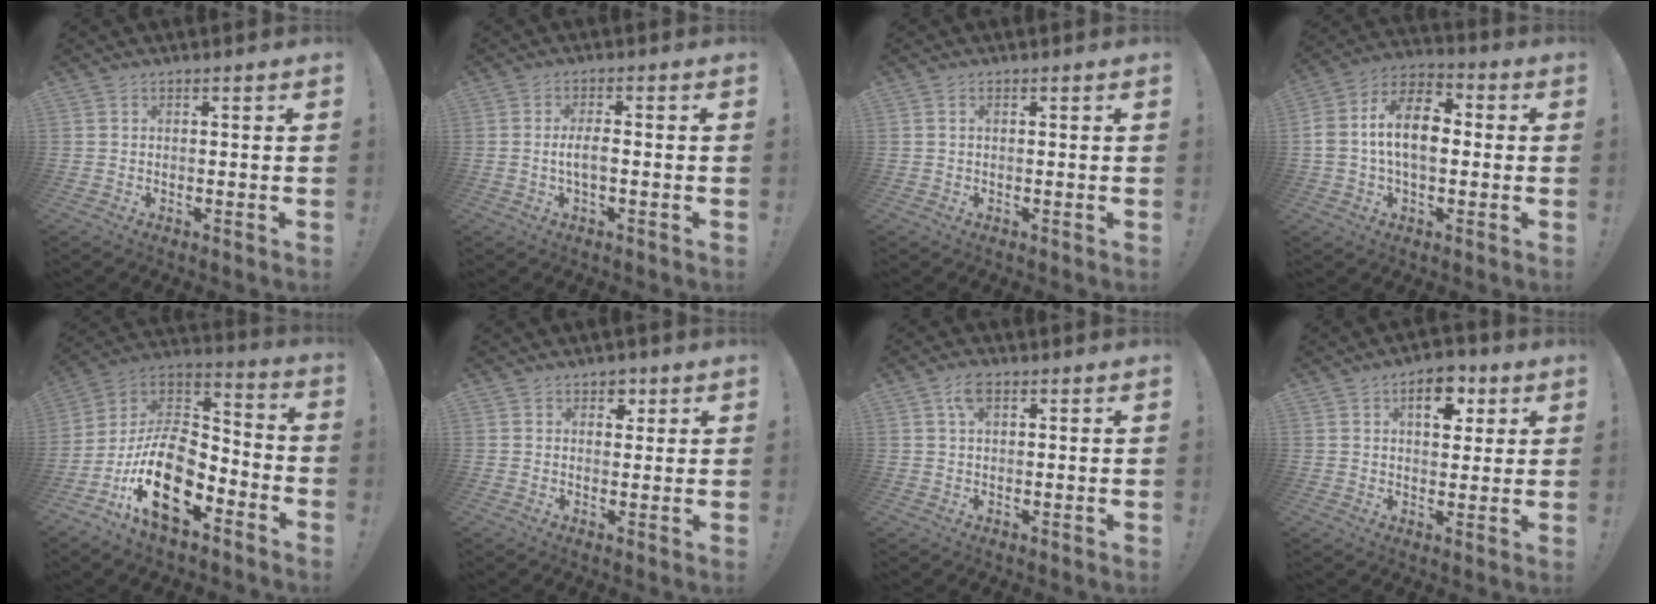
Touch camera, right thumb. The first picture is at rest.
{"total": 4.3, "force": [-1.0, 1.2, 4.1], "torque": [-0.090, 0.001, -0.019]}
{"total": 0.5, "force": [0.1, 0.2, 0.5], "torque": [-0.012, 0.003, 0.001]}
{"total": 15.0, "force": [0.4, 9.5, 11.6], "torque": [-0.224, 0.017, 0.006]}
{"total": 21.2, "force": [-8.7, 11.9, 15.3], "torque": [-0.286, 0.040, -0.144]}
{"total": 3.8, "force": [2.0, 3.0, 1.2], "torque": [0.000, -0.012, 0.031]}
{"total": 4.1, "force": [1.7, 2.1, 3.1], "torque": [-0.054, 0.000, 0.028]}
{"total": 9.0, "force": [3.6, 5.4, 6.1], "torque": [-0.066, -0.005, 0.059]}